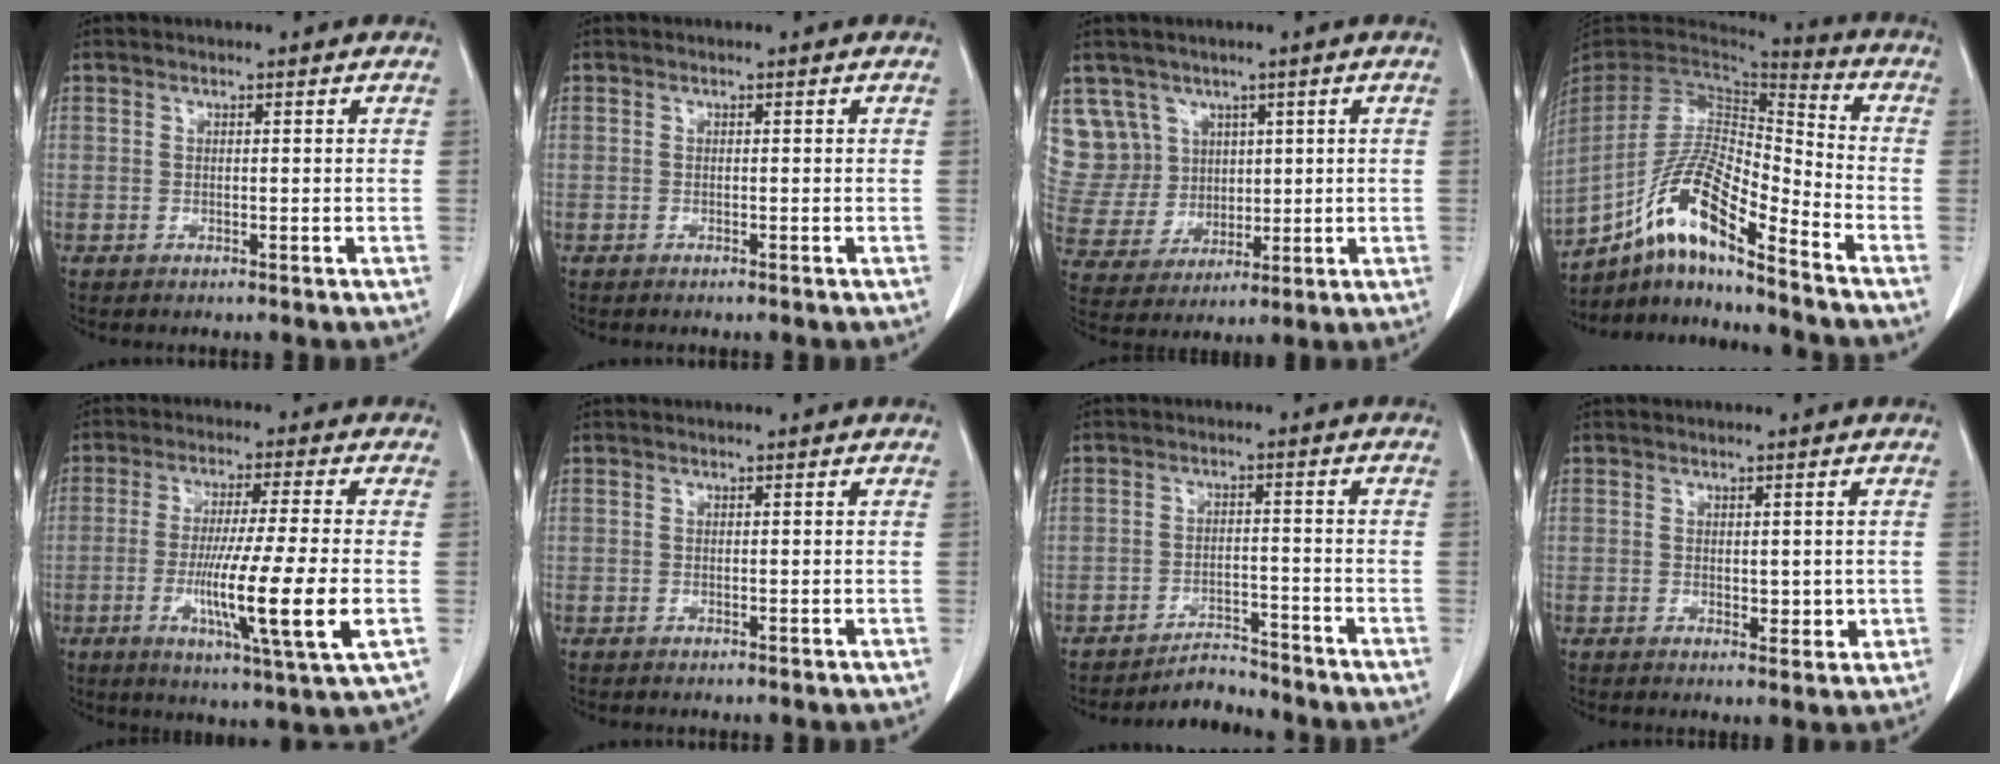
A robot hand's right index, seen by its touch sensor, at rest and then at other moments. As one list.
[{"total": 0.0}, {"total": 10.0, "force": [5.1, 8.6, 0.8], "torque": [-0.034, 0.040, 0.119]}, {"total": 16.0, "force": [-10.1, 2.5, 12.1], "torque": [-0.240, 0.001, -0.185]}, {"total": 14.1, "force": [-3.0, -0.9, 13.8], "torque": [-0.247, -0.031, -0.056]}, {"total": 0.0}, {"total": 3.7, "force": [-3.7, 0.5, -0.5], "torque": [0.007, -0.003, -0.058]}, {"total": 2.5, "force": [0.1, 1.6, 1.9], "torque": [-0.019, -0.006, 0.006]}]